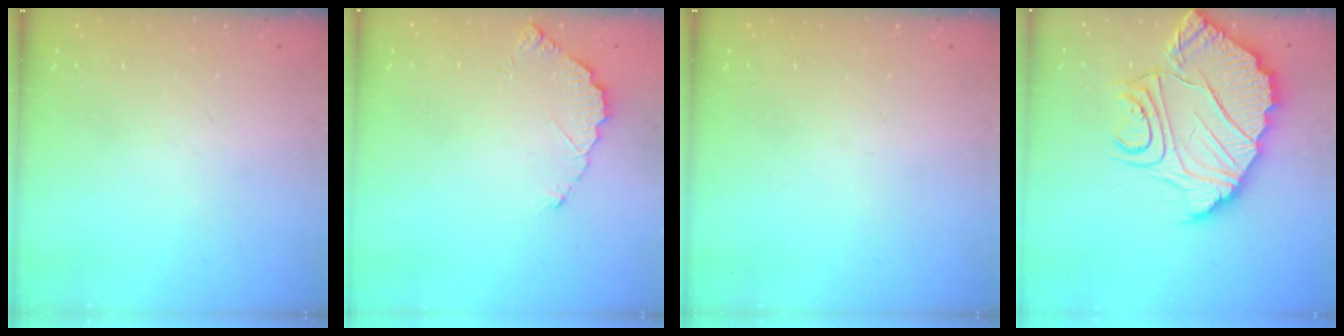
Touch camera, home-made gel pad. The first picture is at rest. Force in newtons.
{"total": 4.1, "press": 4.1, "slide": 0.3}
{"total": 0.0}
{"total": 14.8, "press": 14.7, "slide": 1.3}